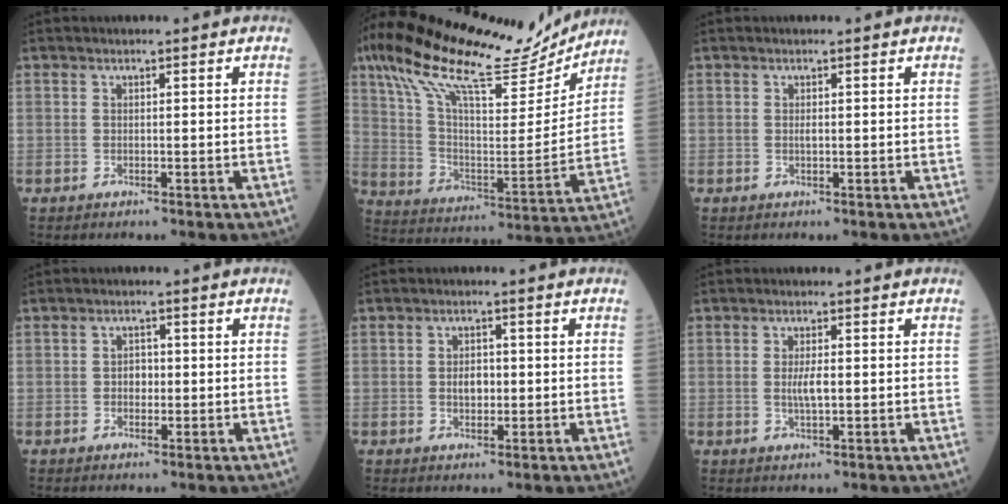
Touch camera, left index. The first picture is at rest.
{"total": 23.8, "force": [20.0, 4.6, 12.1], "torque": [-0.220, 0.017, 0.319]}
{"total": 0.6, "force": [0.0, 0.2, 0.6], "torque": [-0.012, 0.000, -0.001]}
{"total": 2.0, "force": [-0.2, 1.4, 1.4], "torque": [-0.020, 0.006, -0.004]}
{"total": 2.8, "force": [-0.1, 1.7, 2.2], "torque": [-0.037, 0.004, -0.001]}
{"total": 2.7, "force": [0.0, 0.6, 2.7], "torque": [-0.055, -0.002, 0.001]}